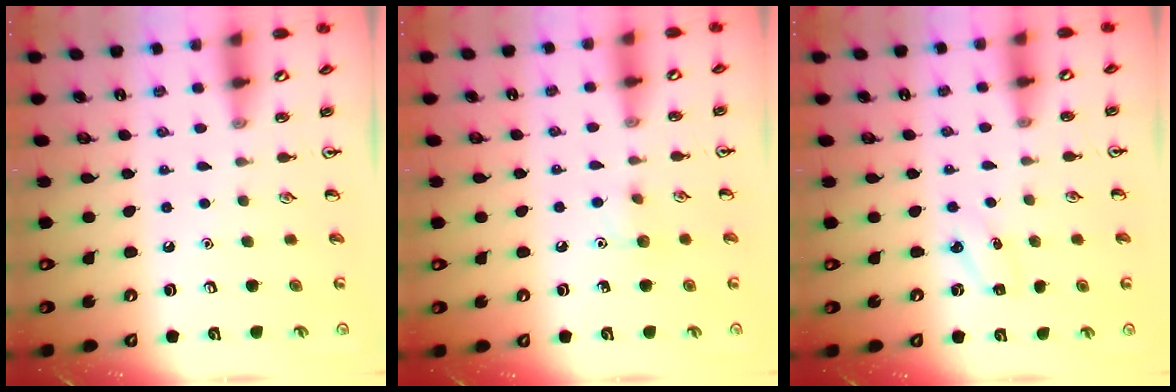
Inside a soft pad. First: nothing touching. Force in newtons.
{"total": 5.4, "press": 5.2, "slide": 1.6}
{"total": 2.8, "press": 2.6, "slide": 1.0}